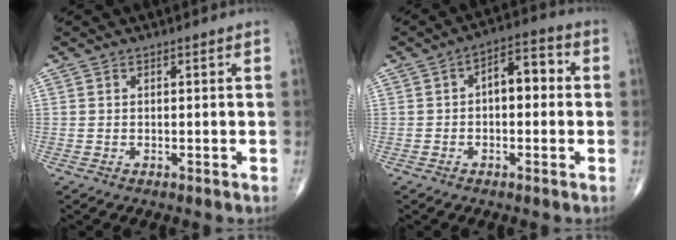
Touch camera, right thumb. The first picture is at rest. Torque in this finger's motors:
{"motor_torque": [0.95, 1.91, 0.74, -0.25, 0.07]}